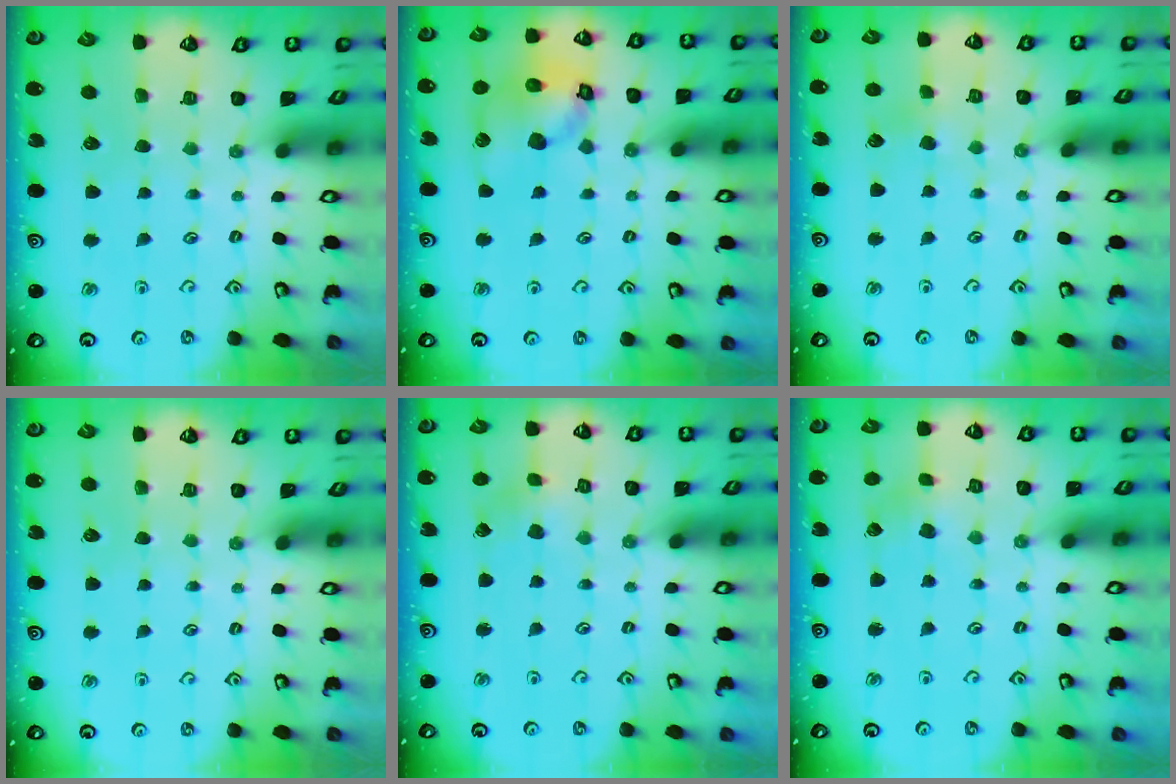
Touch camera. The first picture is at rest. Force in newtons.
{"total": 14.6, "press": 14.5, "slide": 2.1}
{"total": 2.1, "press": 2.0, "slide": 0.6}
{"total": 0.0}
{"total": 2.2, "press": 2.2, "slide": 0.2}
{"total": 1.8, "press": 1.8, "slide": 0.3}